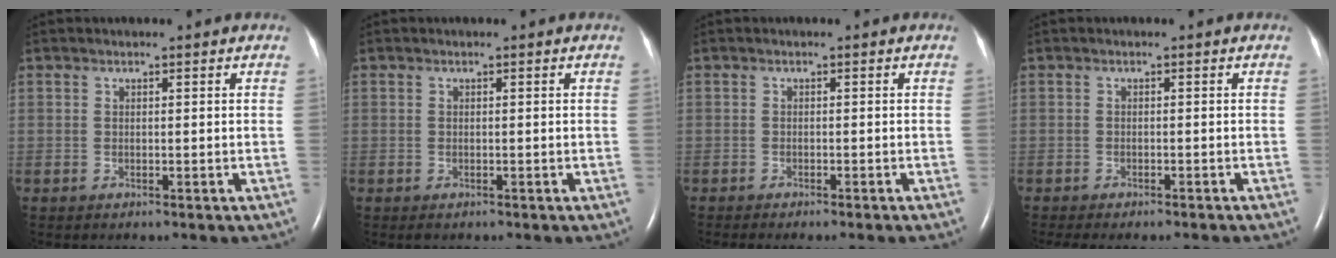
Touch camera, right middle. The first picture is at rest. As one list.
[{"total": 0.0}, {"total": 3.5, "force": [-2.9, -0.3, 1.8], "torque": [-0.020, -0.001, -0.036]}, {"total": 7.2, "force": [-6.3, 1.1, 3.3], "torque": [-0.037, -0.004, -0.081]}]